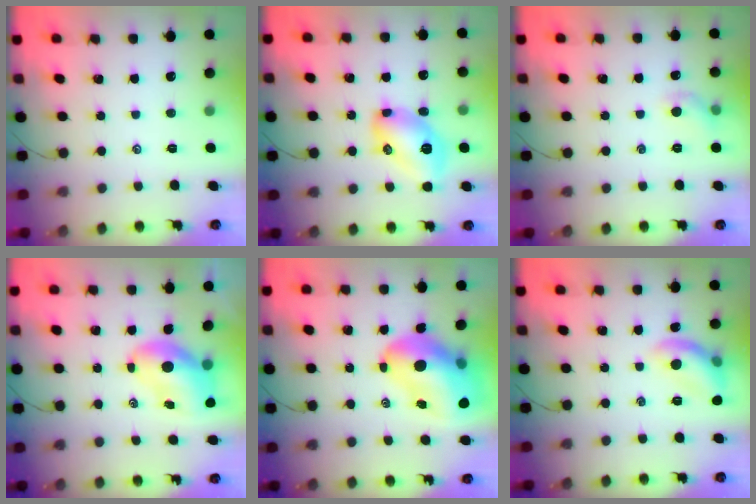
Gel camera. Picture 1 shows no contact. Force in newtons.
{"total": 12.1, "press": 12.1, "slide": 0.8}
{"total": 6.0, "press": 5.8, "slide": 1.4}
{"total": 7.8, "press": 7.5, "slide": 2.3}
{"total": 17.3, "press": 16.5, "slide": 5.1}
{"total": 10.5, "press": 10.4, "slide": 0.5}